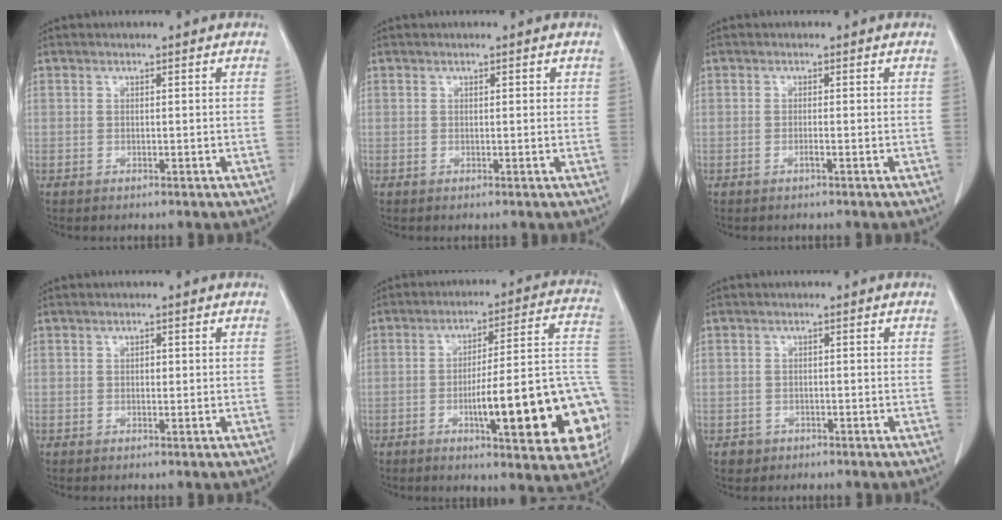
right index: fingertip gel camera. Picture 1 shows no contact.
{"total": 0.9, "force": [0.4, 0.4, 0.7], "torque": [-0.008, 0.001, 0.004]}
{"total": 0.7, "force": [-0.4, -0.1, 0.5], "torque": [-0.009, 0.001, -0.008]}
{"total": 0.8, "force": [0.1, 0.5, 0.6], "torque": [-0.009, 0.002, 0.001]}
{"total": 22.0, "force": [-6.5, 3.5, 20.8], "torque": [-0.192, 0.028, -0.078]}
{"total": 1.7, "force": [-0.9, 1.4, -0.1], "torque": [-0.001, 0.007, -0.014]}